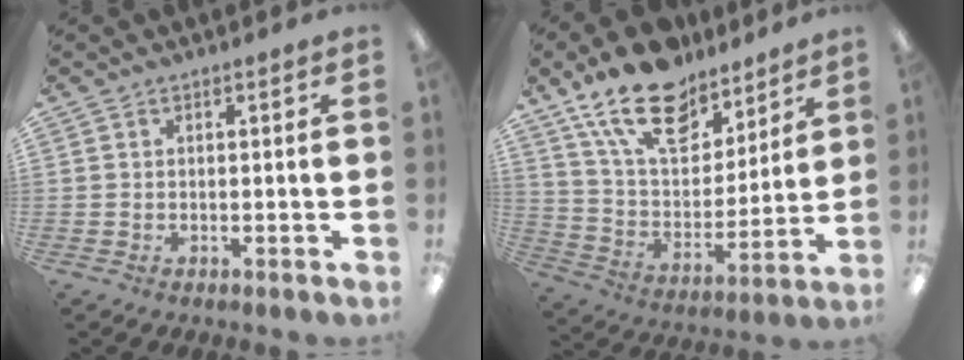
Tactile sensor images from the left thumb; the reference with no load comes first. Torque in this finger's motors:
{"motor_torque": [0.72, 0.21, 1.59, -1.18, 0.40]}